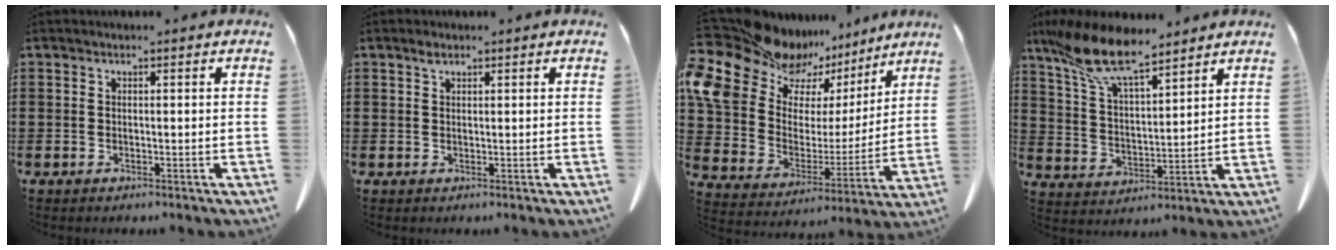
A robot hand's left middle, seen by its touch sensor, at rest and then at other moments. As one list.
[{"total": 1.2, "force": [0.8, 0.7, 0.6], "torque": [-0.014, 0.003, 0.015]}, {"total": 14.7, "force": [10.9, 8.9, 4.4], "torque": [-0.123, -0.065, 0.194]}, {"total": 11.8, "force": [9.3, 2.8, 6.8], "torque": [-0.167, -0.034, 0.166]}]